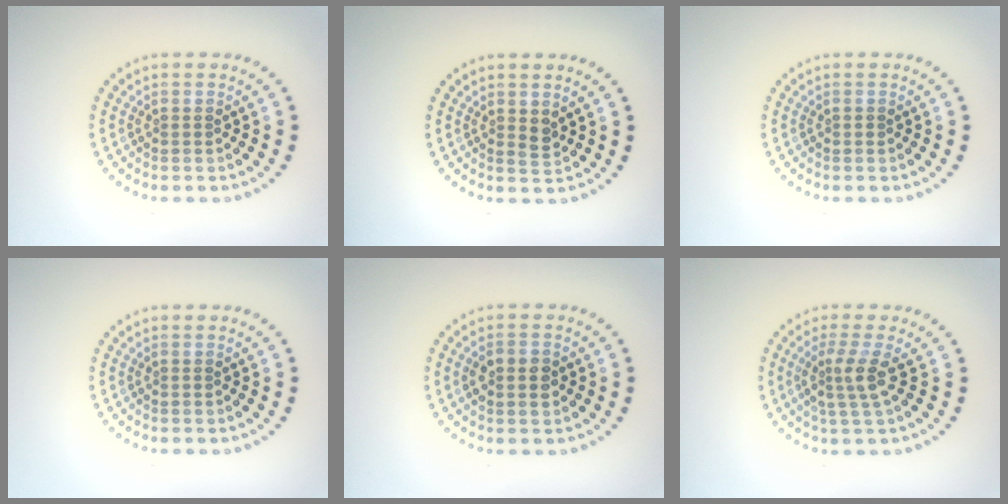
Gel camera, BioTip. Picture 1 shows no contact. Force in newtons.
{"total": 1.1, "press": 1.0, "slide": 0.4}
{"total": 0.5, "press": 0.5, "slide": 0.2}
{"total": 0.0}
{"total": 2.9, "press": 2.9, "slide": 0.2}
{"total": 2.7, "press": 2.1, "slide": 1.8}